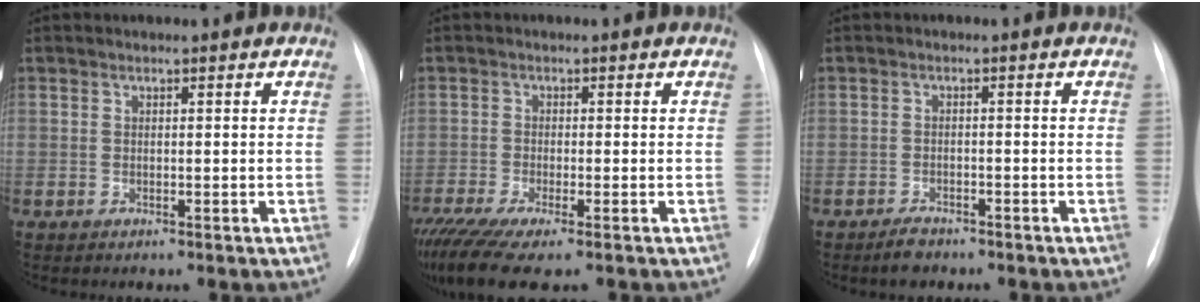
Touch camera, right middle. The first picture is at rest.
{"total": 8.2, "force": [-5.8, 1.0, 5.7], "torque": [-0.101, -0.019, -0.103]}
{"total": 2.3, "force": [-1.9, 0.9, 0.9], "torque": [-0.022, 0.000, -0.027]}